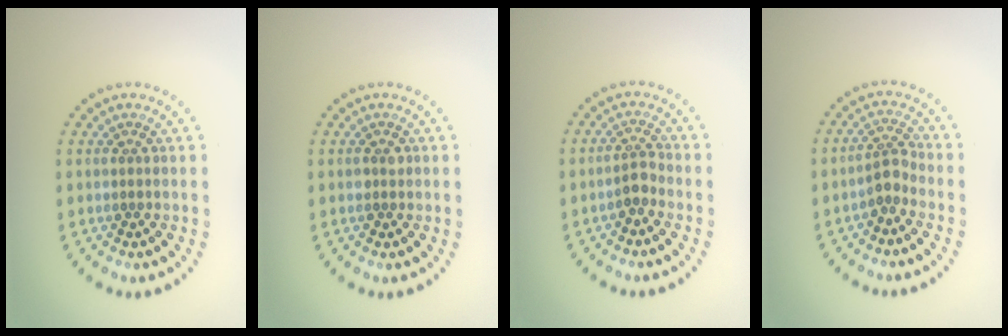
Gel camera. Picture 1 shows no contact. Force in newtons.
{"total": 1.0, "press": 1.0, "slide": 0.3}
{"total": 1.6, "press": 1.4, "slide": 0.8}
{"total": 2.1, "press": 1.6, "slide": 1.3}